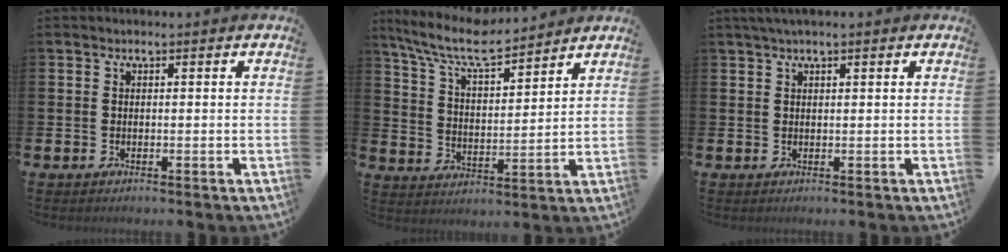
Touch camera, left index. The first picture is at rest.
{"total": 8.8, "force": [7.9, 1.5, 3.5], "torque": [-0.096, -0.042, 0.139]}
{"total": 1.8, "force": [1.4, 0.3, 1.0], "torque": [-0.017, 0.003, 0.024]}